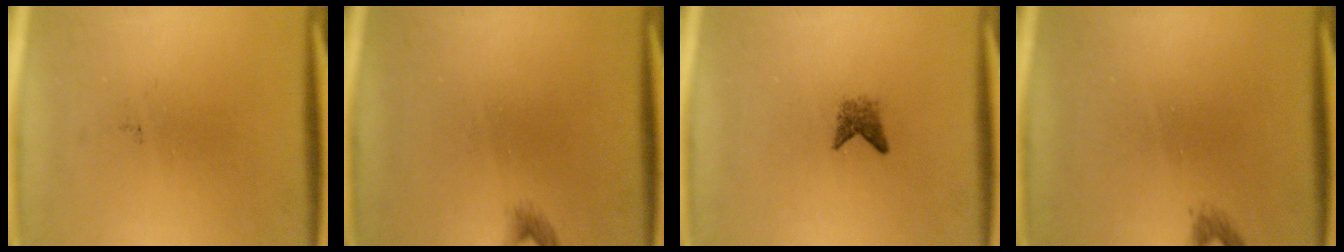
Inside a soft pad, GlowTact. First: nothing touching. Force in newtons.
{"total": 0.9}
{"total": 1.6}
{"total": 0.9}